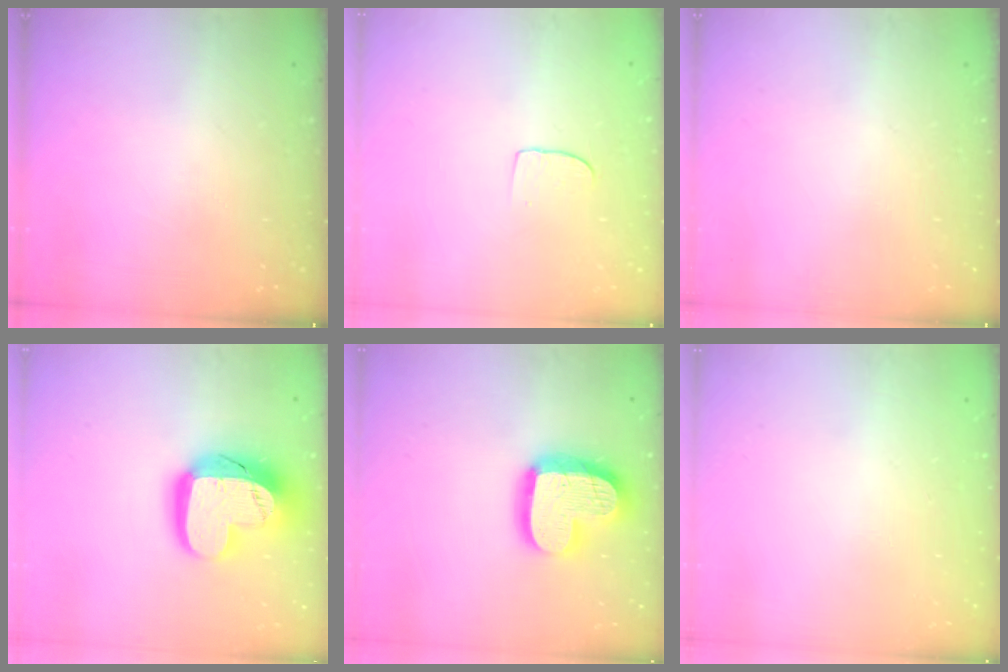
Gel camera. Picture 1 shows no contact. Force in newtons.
{"total": 4.7, "press": 4.7, "slide": 0.4}
{"total": 0.0}
{"total": 18.9, "press": 18.8, "slide": 1.7}
{"total": 17.7, "press": 17.7, "slide": 1.5}
{"total": 0.0}